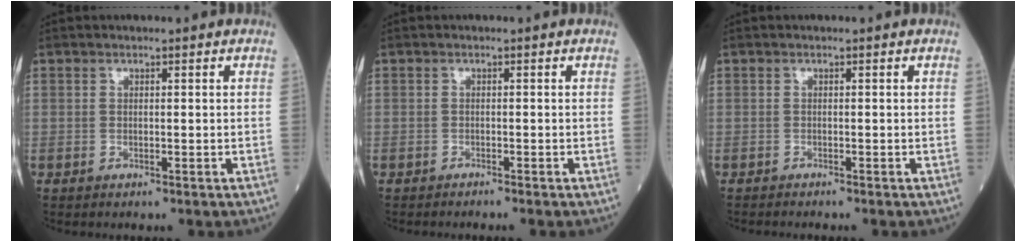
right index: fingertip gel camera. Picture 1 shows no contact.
{"total": 0.7, "force": [-0.6, -0.3, 0.2], "torque": [-0.003, 0.002, -0.012]}
{"total": 0.9, "force": [-0.8, -0.1, 0.3], "torque": [-0.005, 0.000, -0.013]}